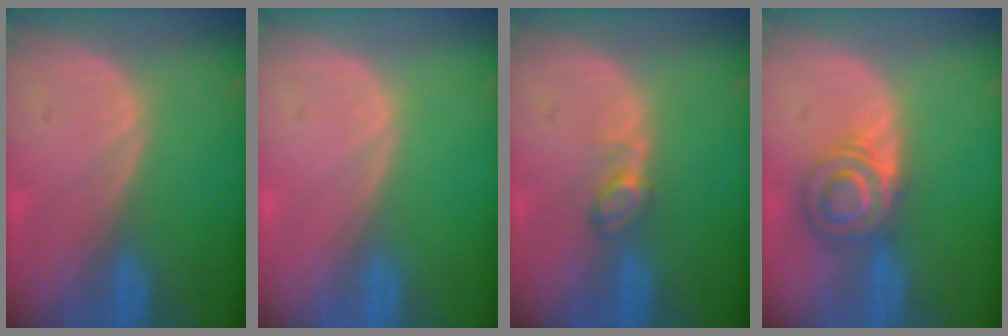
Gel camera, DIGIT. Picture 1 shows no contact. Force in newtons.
{"total": 0.0}
{"total": 2.5, "press": 2.4, "slide": 0.3}
{"total": 5.9, "press": 5.8, "slide": 0.8}